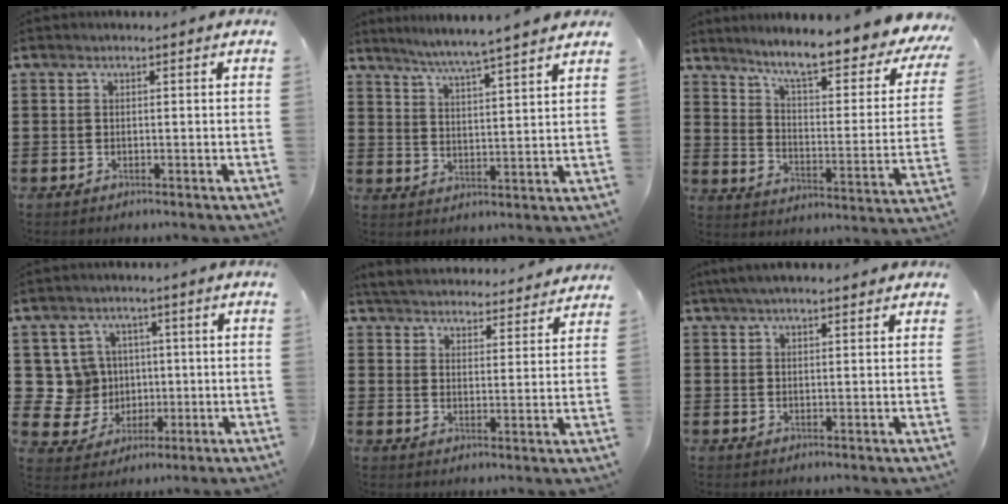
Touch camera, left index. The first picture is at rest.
{"total": 5.2, "force": [4.7, -1.3, 1.7], "torque": [-0.051, -0.030, 0.079]}
{"total": 9.1, "force": [7.3, 0.2, 5.4], "torque": [-0.116, -0.055, 0.114]}
{"total": 8.3, "force": [1.7, 7.8, 2.2], "torque": [-0.094, 0.011, 0.041]}
{"total": 4.7, "force": [4.7, 0.1, 0.3], "torque": [-0.028, -0.030, 0.081]}
{"total": 3.3, "force": [2.6, 0.7, 1.9], "torque": [-0.043, 0.008, 0.049]}